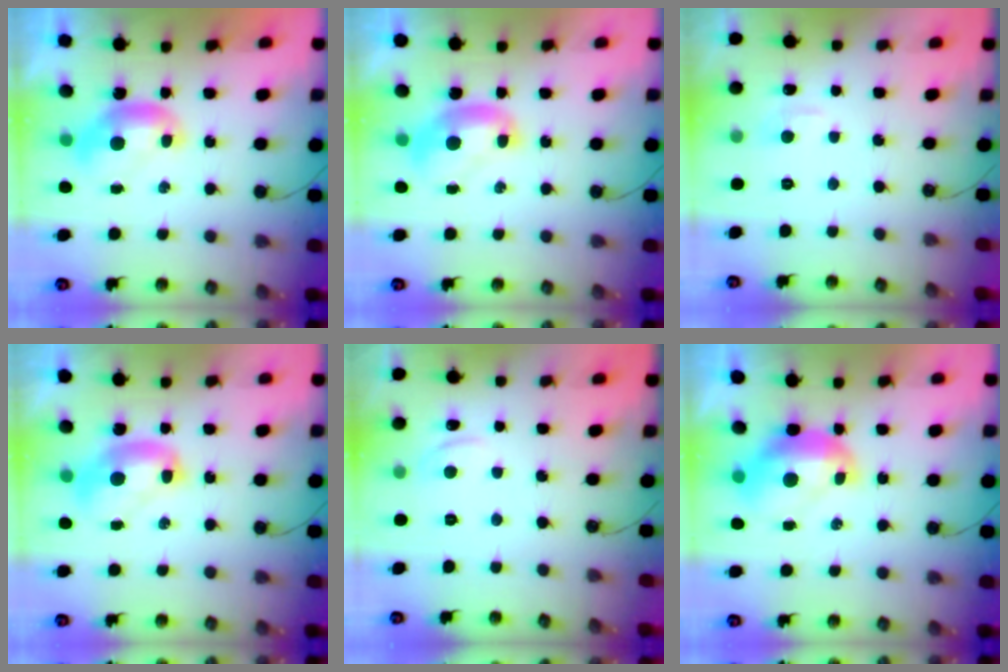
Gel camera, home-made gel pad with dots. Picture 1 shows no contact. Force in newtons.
{"total": 1.5, "press": 1.5, "slide": 0.1}
{"total": 1.7, "press": 1.5, "slide": 0.7}
{"total": 2.3, "press": 2.3, "slide": 0.3}
{"total": 1.6, "press": 1.5, "slide": 0.5}
{"total": 2.4, "press": 2.3, "slide": 0.7}